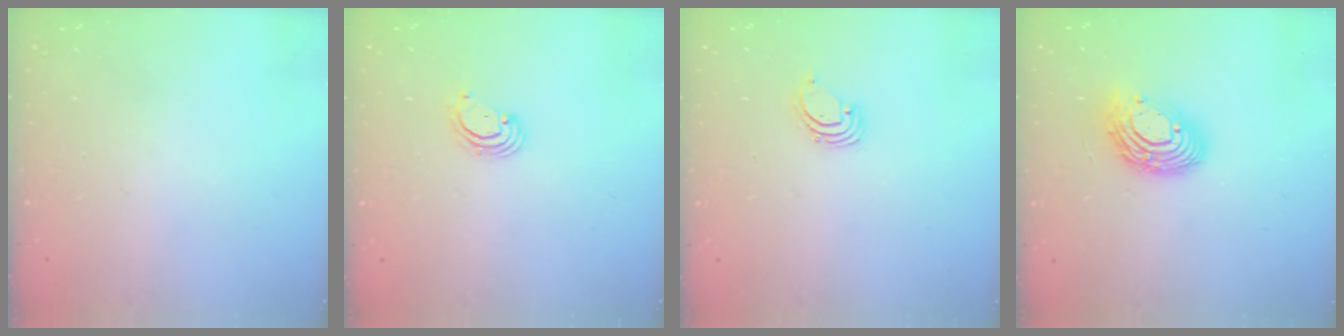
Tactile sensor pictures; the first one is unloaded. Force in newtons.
{"total": 2.3, "press": 2.3, "slide": 0.1}
{"total": 1.4, "press": 1.4, "slide": 0.1}
{"total": 12.4, "press": 12.4, "slide": 1.0}